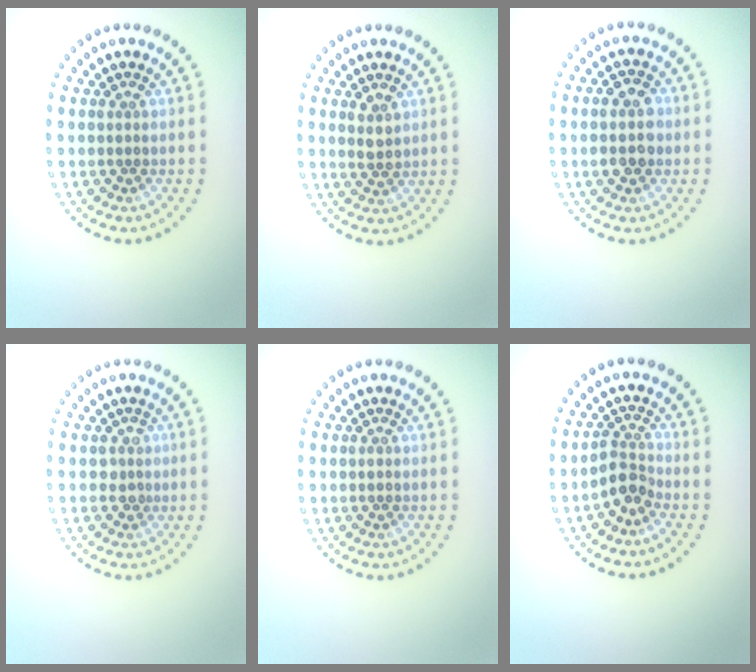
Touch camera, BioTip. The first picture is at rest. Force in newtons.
{"total": 1.5, "press": 1.4, "slide": 0.5}
{"total": 3.5, "press": 3.5, "slide": 0.2}
{"total": 1.3, "press": 1.0, "slide": 0.9}
{"total": 0.6, "press": 0.6, "slide": 0.1}
{"total": 2.2, "press": 1.8, "slide": 1.4}